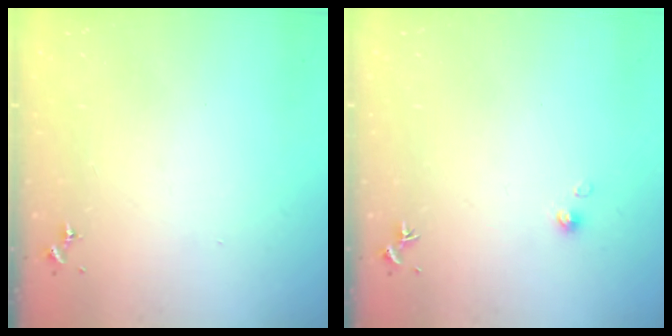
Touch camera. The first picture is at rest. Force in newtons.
{"total": 2.8, "press": 2.8, "slide": 0.4}